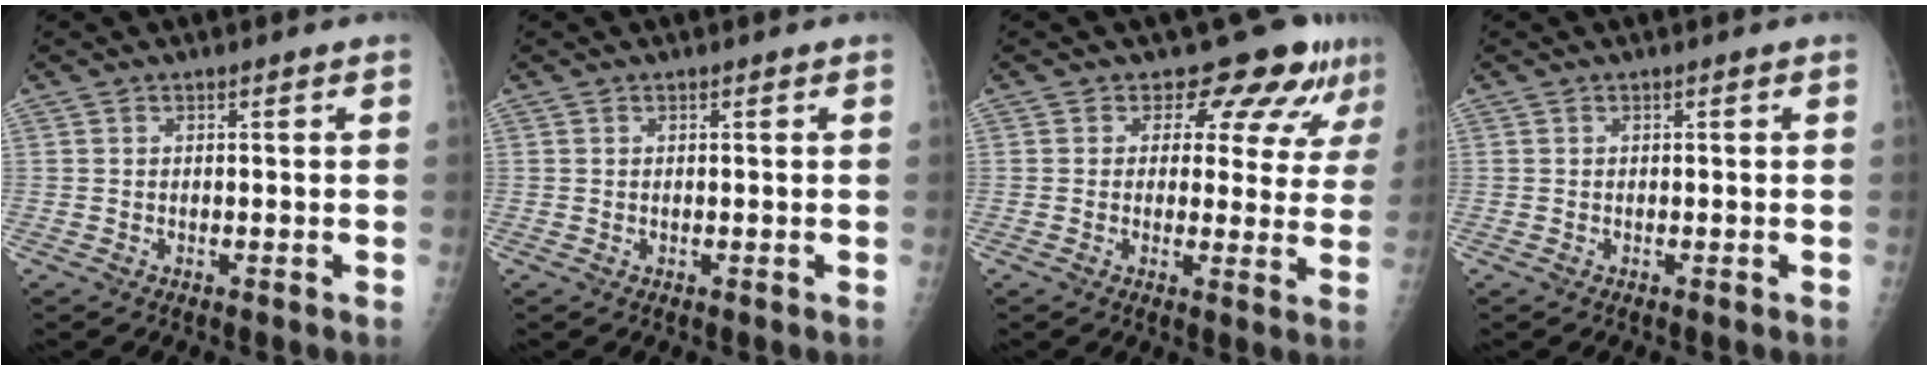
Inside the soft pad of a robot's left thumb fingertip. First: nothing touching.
{"total": 0.0}
{"total": 9.2, "force": [7.3, 4.5, 3.3], "torque": [-0.003, -0.042, 0.072]}
{"total": 0.0}